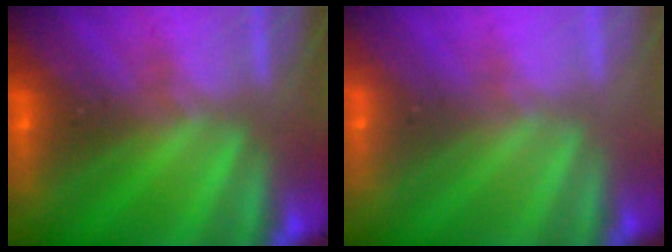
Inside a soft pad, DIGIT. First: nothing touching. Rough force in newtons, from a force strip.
{"total": 2.8}